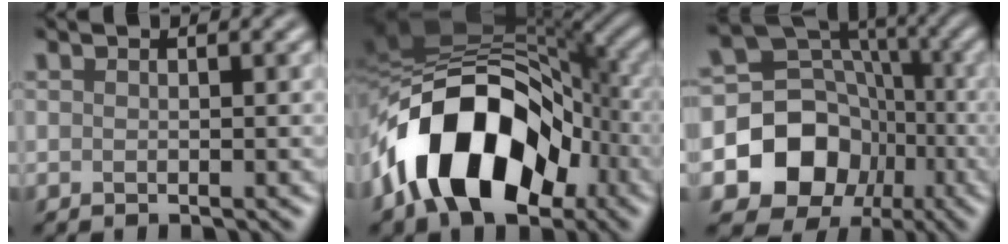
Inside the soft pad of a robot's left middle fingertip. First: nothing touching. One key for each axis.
{"total": 13.8, "fx": -4.8, "fy": 8.5, "fz": 9.8, "tx": -0.155, "ty": 0.010, "tz": -0.092}
{"total": 9.7, "fx": -2.7, "fy": 8.3, "fz": 4.1, "tx": -0.069, "ty": 0.004, "tz": -0.055}